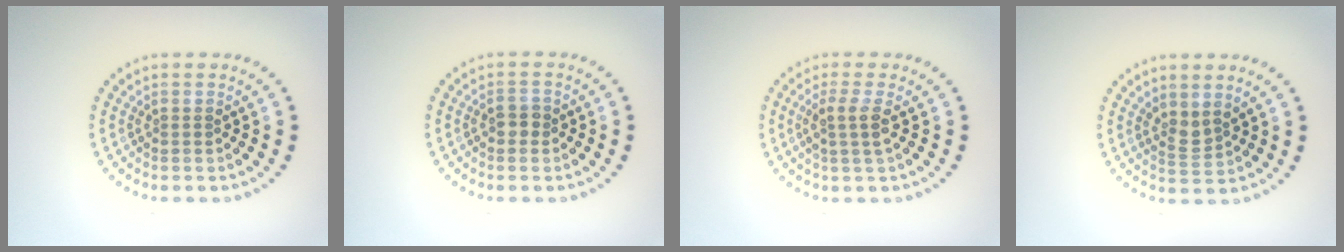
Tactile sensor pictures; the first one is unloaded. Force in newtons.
{"total": 1.2, "press": 1.2, "slide": 0.3}
{"total": 2.0, "press": 1.7, "slide": 1.2}
{"total": 1.9, "press": 1.4, "slide": 1.2}